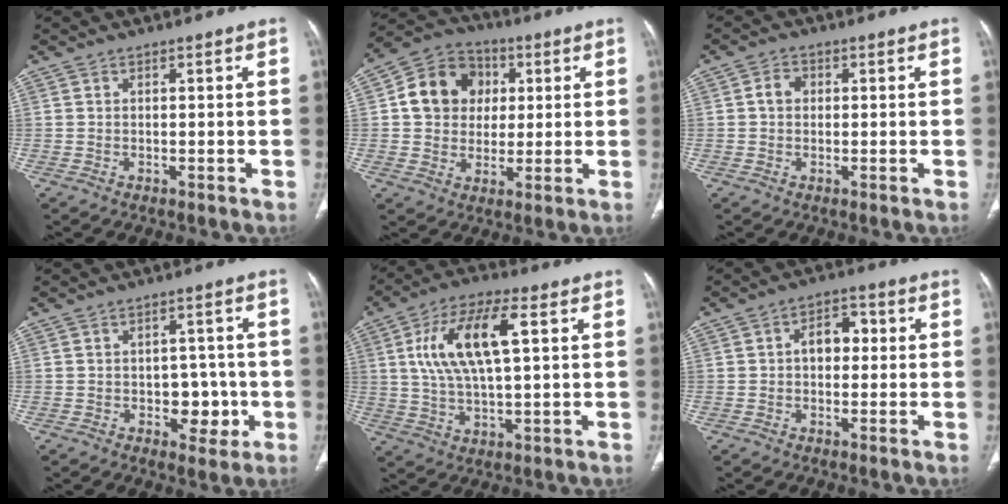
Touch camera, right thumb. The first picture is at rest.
{"total": 12.8, "force": [2.3, 11.0, 6.1], "torque": [-0.076, 0.010, 0.032]}
{"total": 2.8, "force": [0.3, 2.3, 1.6], "torque": [-0.022, 0.009, 0.002]}
{"total": 6.5, "force": [-1.6, 4.5, 4.4], "torque": [-0.021, 0.011, -0.016]}
{"total": 14.9, "force": [3.8, 5.7, 13.2], "torque": [-0.257, 0.011, 0.071]}
{"total": 5.9, "force": [0.5, 4.0, 4.3], "torque": [-0.045, 0.019, 0.001]}